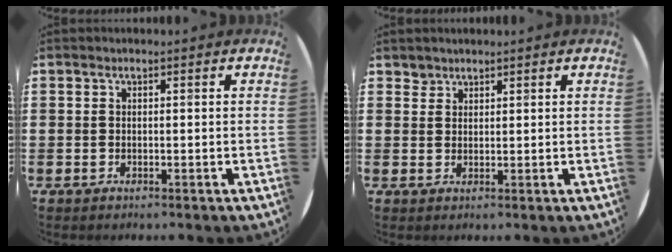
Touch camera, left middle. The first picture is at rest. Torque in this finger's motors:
{"motor_torque": [-0.34, -0.02, -0.09, -0.02]}